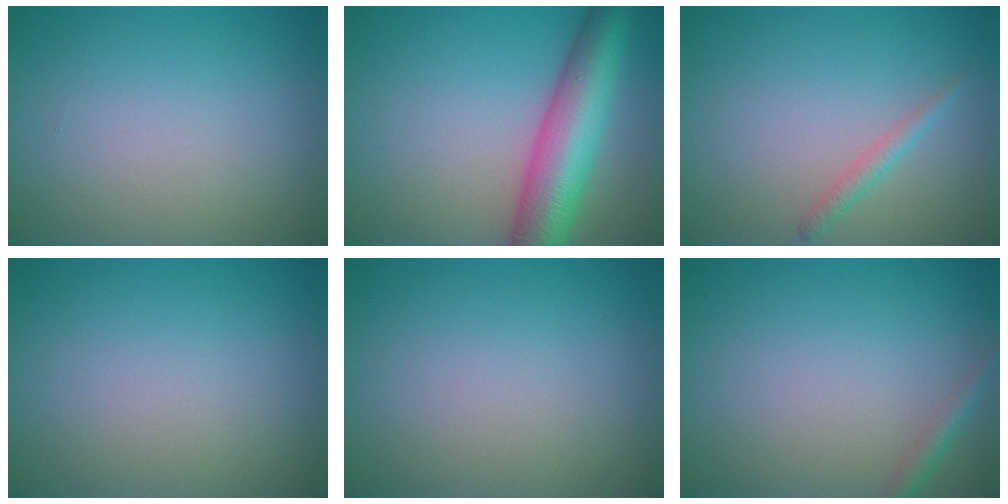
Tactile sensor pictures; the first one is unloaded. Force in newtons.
{"total": 8.6, "press": 8.6, "slide": 0.2}
{"total": 1.4, "press": 1.4, "slide": 0.1}
{"total": 0.0}
{"total": 0.0}
{"total": 1.4, "press": 1.4, "slide": 0.1}